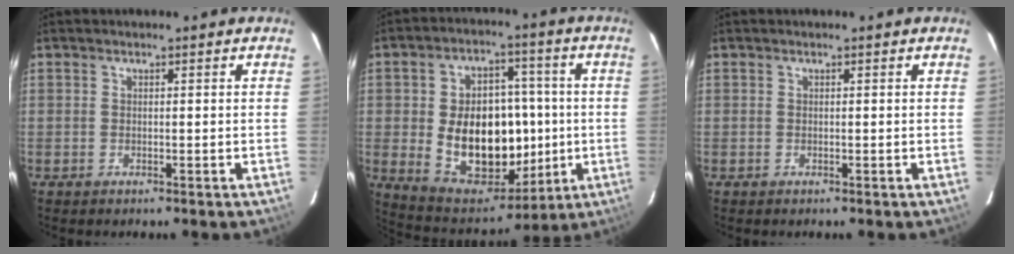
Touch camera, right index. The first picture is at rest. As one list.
[{"total": 19.2, "force": [-1.3, 13.4, 13.7], "torque": [-0.262, 0.013, 0.009]}, {"total": 0.0}]